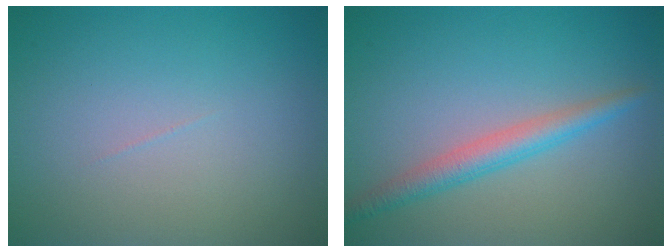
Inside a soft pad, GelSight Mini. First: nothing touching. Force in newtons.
{"total": 2.8, "press": 2.8, "slide": 0.1}